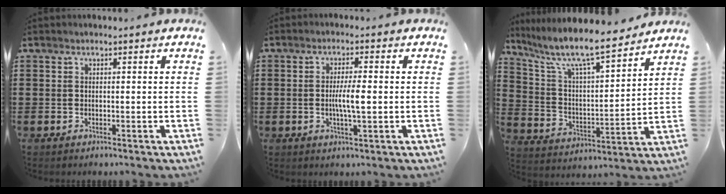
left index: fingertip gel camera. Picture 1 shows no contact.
{"total": 4.4, "force": [-0.2, 0.8, 4.4], "torque": [-0.084, -0.002, -0.008]}
{"total": 8.9, "force": [7.5, 1.2, 4.8], "torque": [-0.125, -0.049, 0.123]}